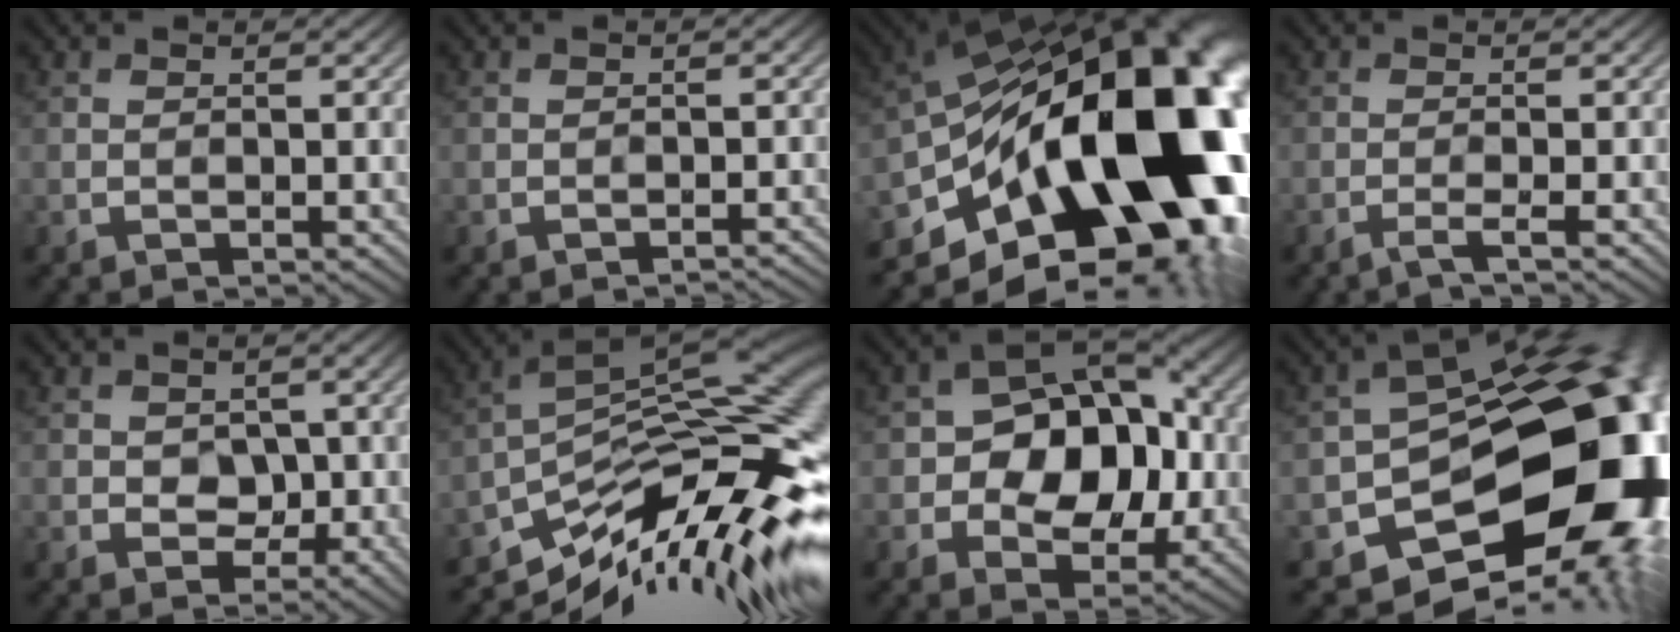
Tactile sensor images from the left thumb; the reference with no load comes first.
{"total": 1.2, "force": [-1.1, 0.2, 0.4], "torque": [-0.004, 0.002, -0.018]}
{"total": 23.4, "force": [-5.8, 13.3, 18.4], "torque": [-0.300, -0.053, -0.071]}
{"total": 2.0, "force": [-1.3, 0.1, 1.5], "torque": [-0.021, 0.006, -0.035]}
{"total": 3.7, "force": [-0.4, 2.7, 2.4], "torque": [-0.032, -0.005, -0.009]}
{"total": 14.0, "force": [-7.1, 4.4, 11.3], "torque": [-0.182, 0.007, -0.132]}
{"total": 13.2, "force": [-0.4, 9.2, 9.4], "torque": [-0.134, 0.010, -0.014]}
{"total": 19.9, "force": [-5.7, 13.5, 13.4], "torque": [-0.176, -0.051, -0.073]}